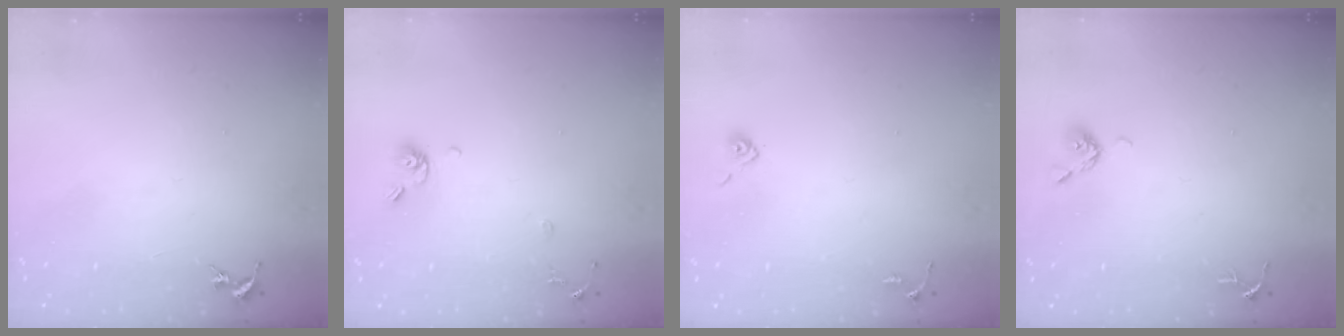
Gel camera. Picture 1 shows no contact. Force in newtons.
{"total": 7.9, "press": 7.6, "slide": 2.0}
{"total": 3.3, "press": 3.3, "slide": 0.4}
{"total": 5.2, "press": 5.1, "slide": 0.9}